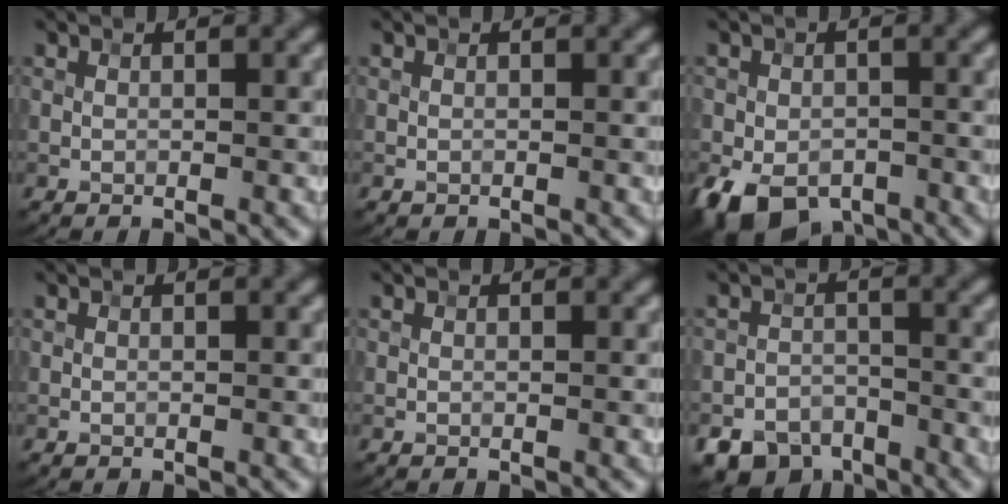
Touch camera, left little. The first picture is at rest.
{"total": 0.0}
{"total": 6.7, "force": [-3.2, 4.8, 3.5], "torque": [-0.055, -0.012, -0.058]}
{"total": 0.0}
{"total": 0.0}
{"total": 6.0, "force": [-4.7, 3.7, 1.1], "torque": [-0.001, -0.008, -0.073]}